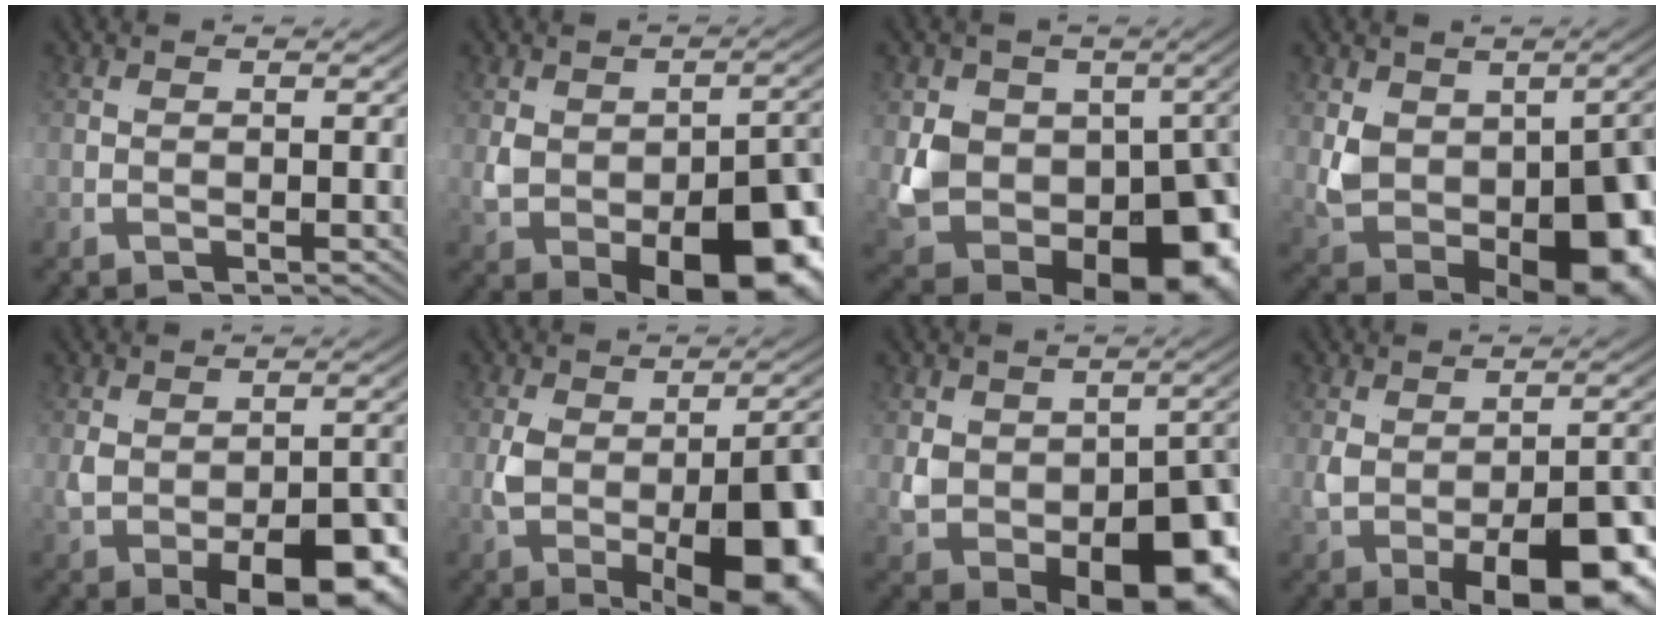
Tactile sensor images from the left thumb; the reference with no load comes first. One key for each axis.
{"total": 9.8, "fx": -2.2, "fy": 4.8, "fz": 8.3, "tx": -0.131, "ty": -0.031, "tz": -0.008}
{"total": 19.5, "fx": -0.8, "fy": 14.9, "fz": 12.6, "tx": -0.219, "ty": -0.027, "tz": -0.020}
{"total": 13.1, "fx": -1.2, "fy": 8.5, "fz": 9.8, "tx": -0.169, "ty": -0.024, "tz": -0.009}
{"total": 5.3, "fx": -1.4, "fy": 1.7, "fz": 4.8, "tx": -0.073, "ty": -0.009, "tz": -0.009}
{"total": 9.7, "fx": -2.2, "fy": 3.4, "fz": 8.8, "tx": -0.144, "ty": -0.018, "tz": -0.017}
{"total": 10.6, "fx": -2.3, "fy": 6.2, "fz": 8.3, "tx": -0.131, "ty": -0.036, "tz": -0.013}
{"total": 6.7, "fx": -1.7, "fy": 1.6, "fz": 6.3, "tx": -0.099, "ty": -0.006, "tz": -0.014}